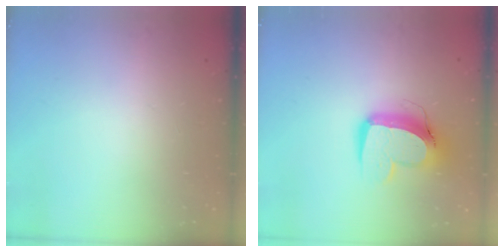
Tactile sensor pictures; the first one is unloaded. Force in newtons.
{"total": 13.1, "press": 13.0, "slide": 1.6}